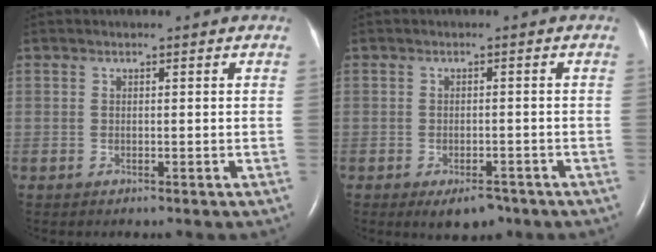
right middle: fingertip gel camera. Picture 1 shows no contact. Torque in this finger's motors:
{"motor_torque": [0.07, -0.03, 0.08, 0.02]}